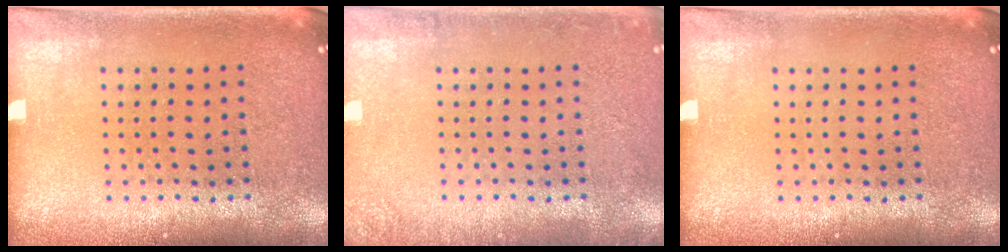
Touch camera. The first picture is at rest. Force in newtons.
{"total": 1.5, "press": 1.5, "slide": 0.2}
{"total": 0.0}